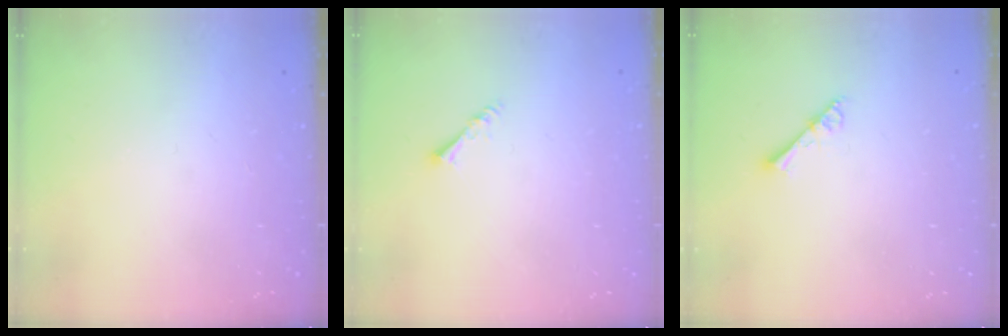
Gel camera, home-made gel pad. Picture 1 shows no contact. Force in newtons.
{"total": 1.8, "press": 1.8, "slide": 0.1}
{"total": 4.1, "press": 4.0, "slide": 0.5}